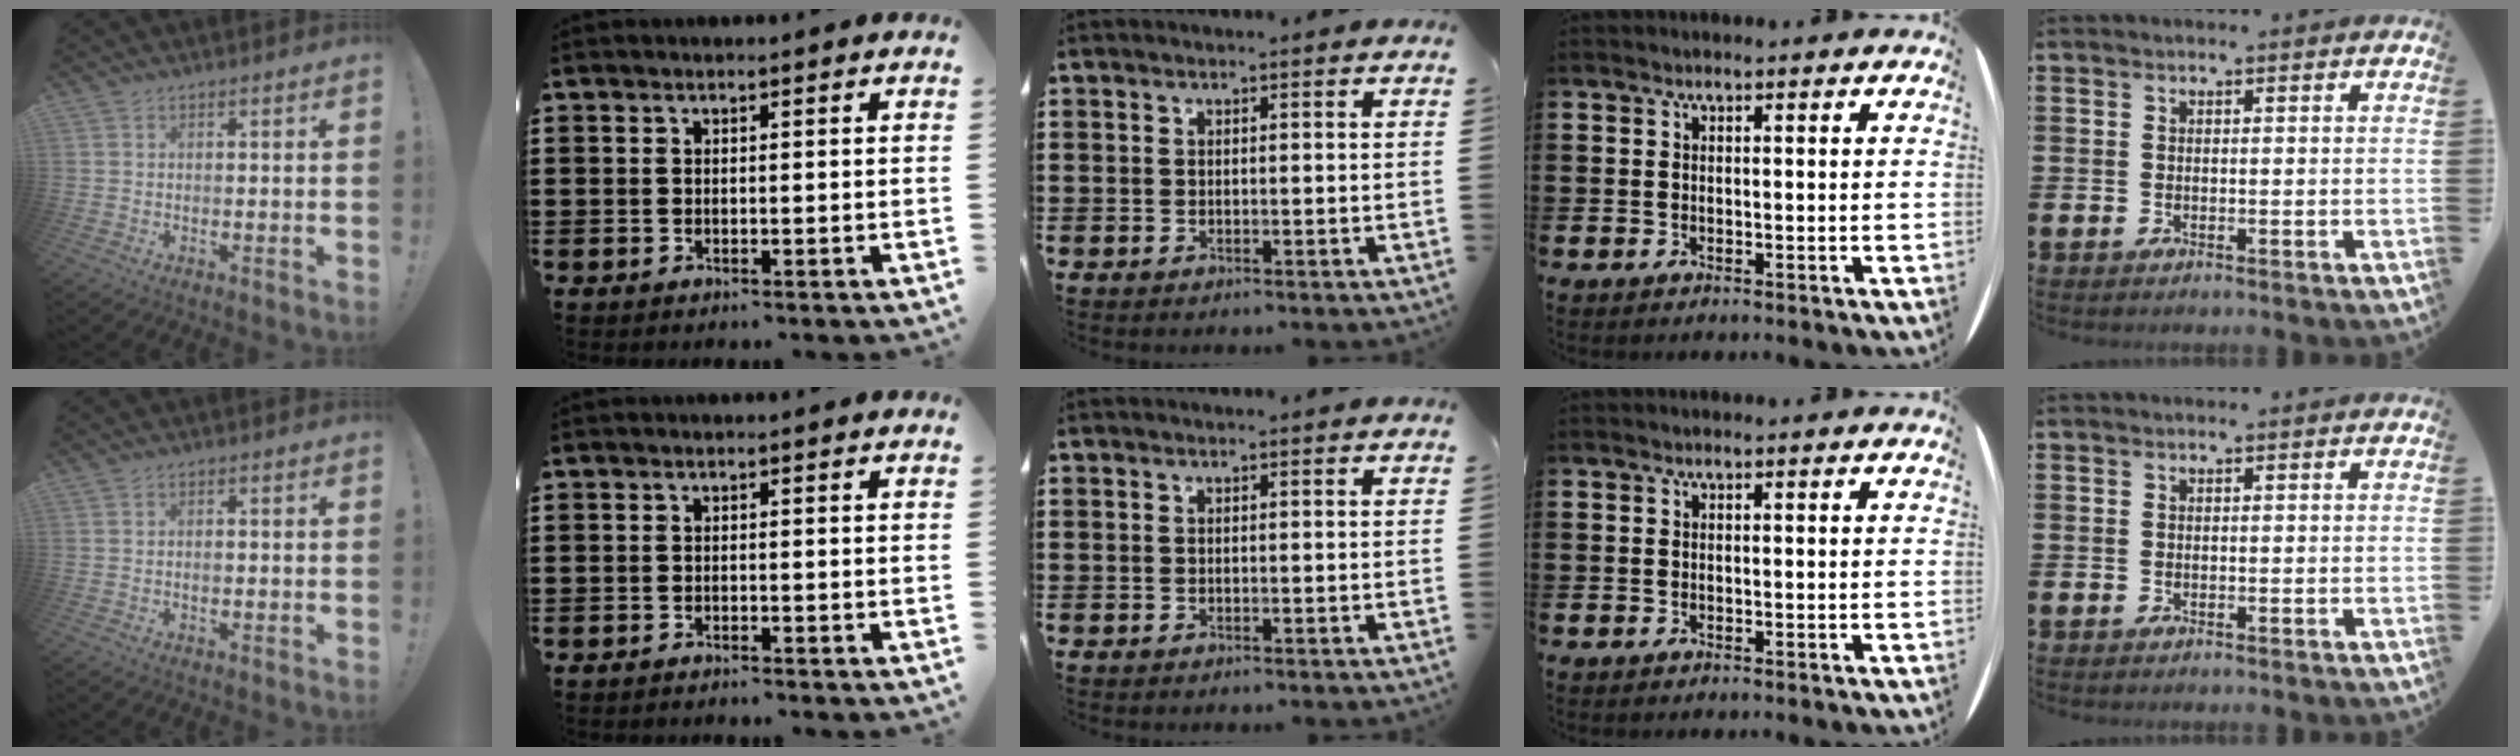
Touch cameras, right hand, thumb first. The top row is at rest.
{"thumb": {"total": 1.0, "force": [-0.1, 0.9, 0.5], "torque": [-0.002, 0.001, -0.004]}, "index": {"total": 0.7, "force": [-0.7, 0.1, -0.1], "torque": [-0.001, 0.004, -0.016]}}